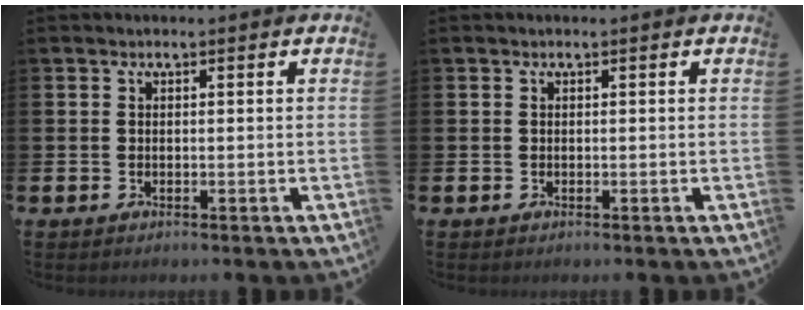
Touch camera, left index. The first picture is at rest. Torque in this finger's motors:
{"motor_torque": [-0.01, 0.01, 0.00, 0.00]}